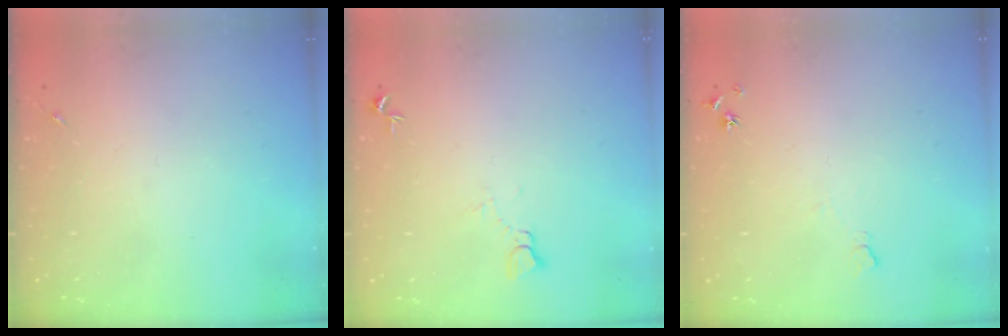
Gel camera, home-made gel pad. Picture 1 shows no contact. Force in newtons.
{"total": 3.7, "press": 3.7, "slide": 0.3}
{"total": 6.5, "press": 6.4, "slide": 0.8}